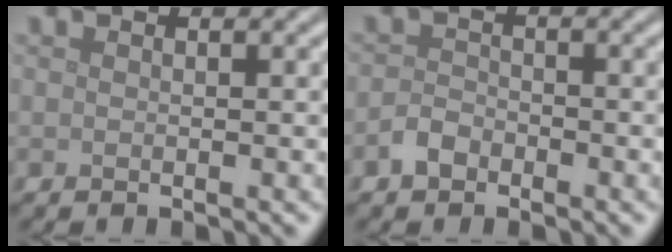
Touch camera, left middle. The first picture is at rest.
{"total": 1.7, "force": [-1.1, 1.1, 0.6], "torque": [-0.009, 0.004, -0.026]}